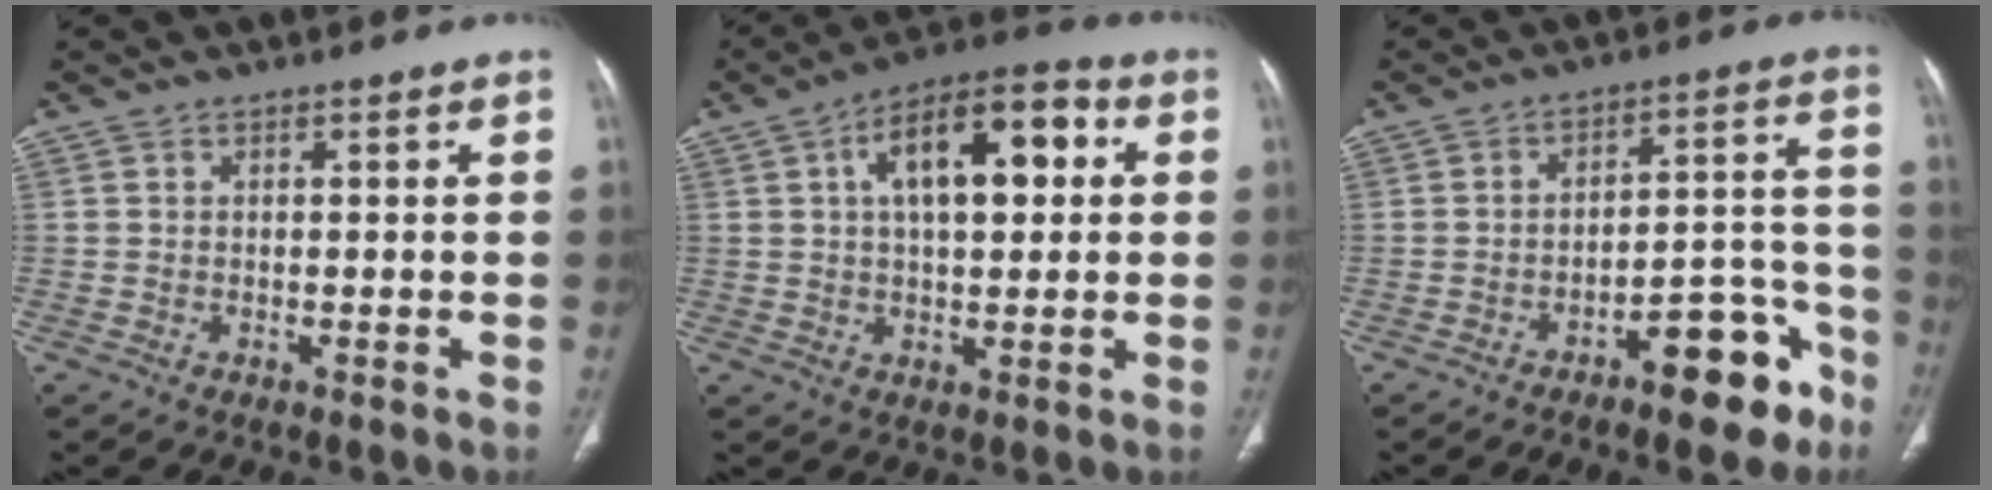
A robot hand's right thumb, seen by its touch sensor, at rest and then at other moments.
{"total": 14.8, "force": [3.6, 7.1, 12.4], "torque": [-0.173, 0.022, 0.050]}
{"total": 11.8, "force": [-7.3, 4.7, 8.0], "torque": [-0.075, 0.071, -0.102]}